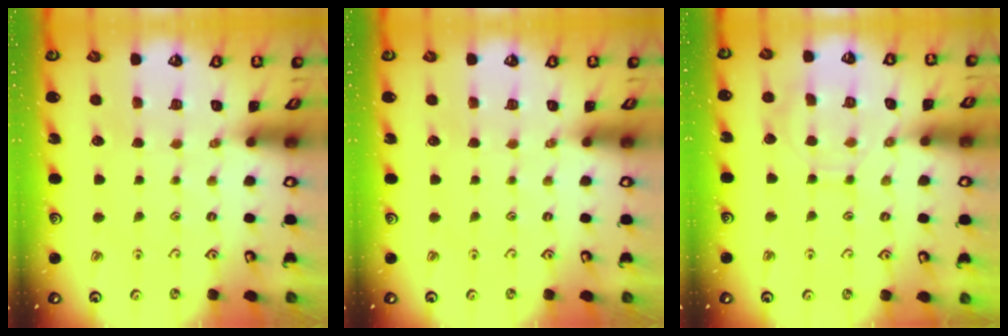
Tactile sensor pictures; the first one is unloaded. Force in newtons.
{"total": 0.0}
{"total": 9.3, "press": 9.2, "slide": 0.9}